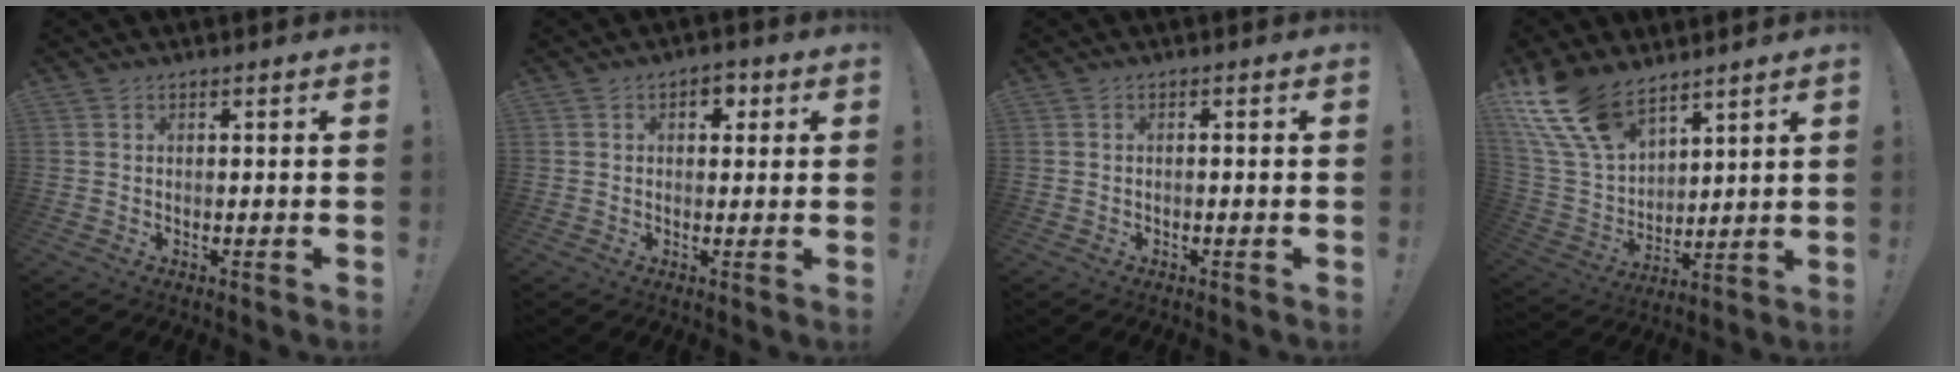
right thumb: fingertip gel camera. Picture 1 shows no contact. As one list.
[{"total": 4.0, "force": [1.2, 3.0, 2.4], "torque": [-0.019, -0.001, 0.016]}, {"total": 1.0, "force": [-0.7, -0.1, 0.7], "torque": [-0.019, 0.003, -0.012]}, {"total": 17.4, "force": [12.5, 8.7, 8.5], "torque": [-0.194, -0.080, 0.236]}]